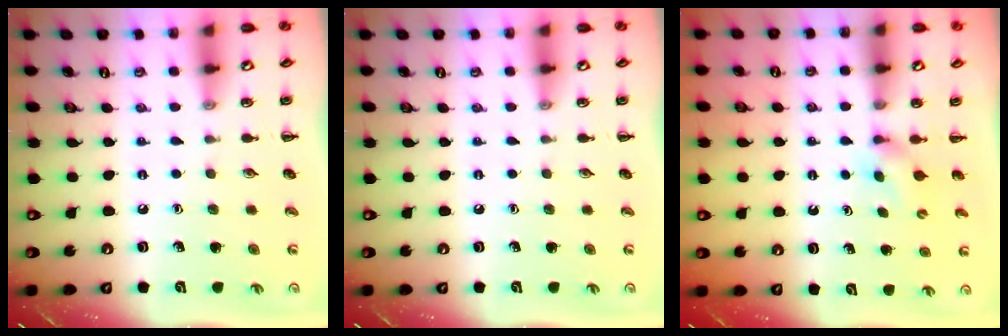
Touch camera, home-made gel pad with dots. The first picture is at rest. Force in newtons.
{"total": 0.0}
{"total": 4.2, "press": 4.0, "slide": 1.0}